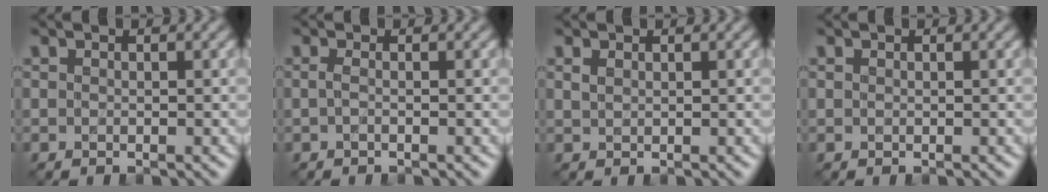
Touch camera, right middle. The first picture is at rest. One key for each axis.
{"total": 0.9, "fx": -0.2, "fy": 0.3, "fz": 0.8, "tx": -0.016, "ty": -0.007, "tz": -0.006}
{"total": 0.8, "fx": 0.5, "fy": 0.4, "fz": 0.4, "tx": -0.013, "ty": -0.001, "tz": 0.013}
{"total": 0.0}